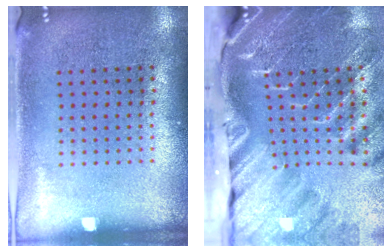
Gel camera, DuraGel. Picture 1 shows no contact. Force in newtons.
{"total": 4.5, "press": 3.2, "slide": 3.2}